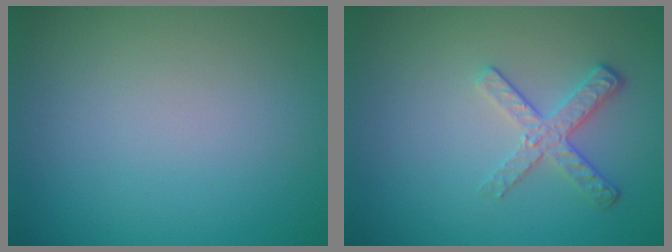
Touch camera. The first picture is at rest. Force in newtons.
{"total": 2.6, "press": 2.2, "slide": 1.4}